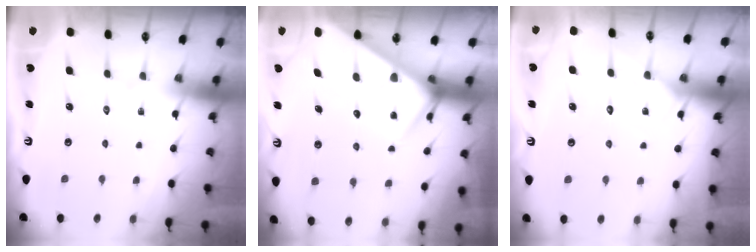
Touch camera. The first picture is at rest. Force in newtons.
{"total": 5.8, "press": 5.7, "slide": 0.6}
{"total": 6.0, "press": 6.0, "slide": 0.5}